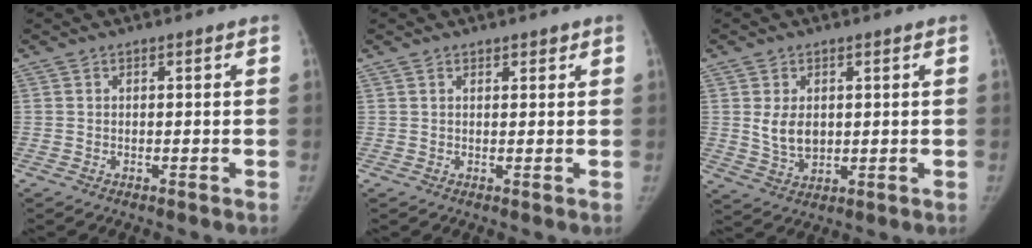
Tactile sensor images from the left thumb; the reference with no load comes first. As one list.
[{"total": 1.2, "force": [0.9, 0.6, 0.4], "torque": [0.004, -0.006, 0.011]}, {"total": 5.8, "force": [1.0, 4.0, 4.0], "torque": [-0.057, -0.014, 0.028]}]